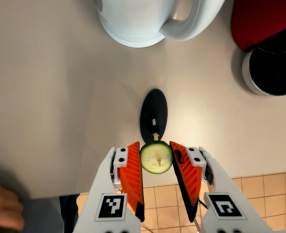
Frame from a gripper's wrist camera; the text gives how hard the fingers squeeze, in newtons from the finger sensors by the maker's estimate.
{"total": 8.3, "left": 8.1, "right": 8.5}